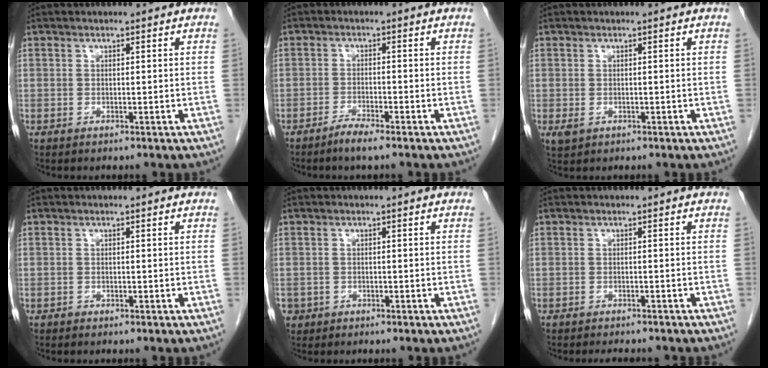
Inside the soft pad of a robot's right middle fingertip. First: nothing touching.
{"total": 2.7, "force": [-2.2, -0.1, 1.6], "torque": [-0.035, -0.003, -0.043]}
{"total": 1.4, "force": [-0.3, 1.0, 0.9], "torque": [-0.020, -0.003, 0.001]}
{"total": 0.0}
{"total": 1.7, "force": [-0.8, 1.4, 0.1], "torque": [-0.006, 0.005, -0.013]}
{"total": 3.9, "force": [-3.6, 0.8, 1.2], "torque": [-0.014, -0.005, -0.045]}